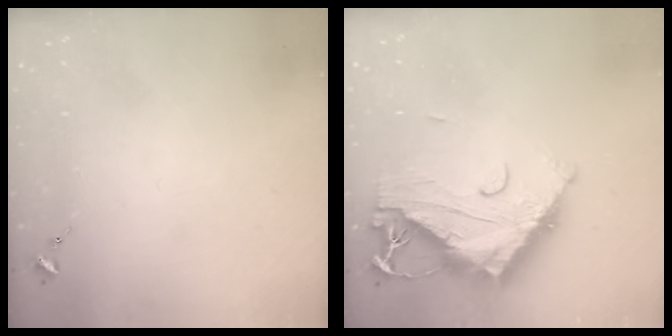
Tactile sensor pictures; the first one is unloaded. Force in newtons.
{"total": 17.4, "press": 17.3, "slide": 1.6}